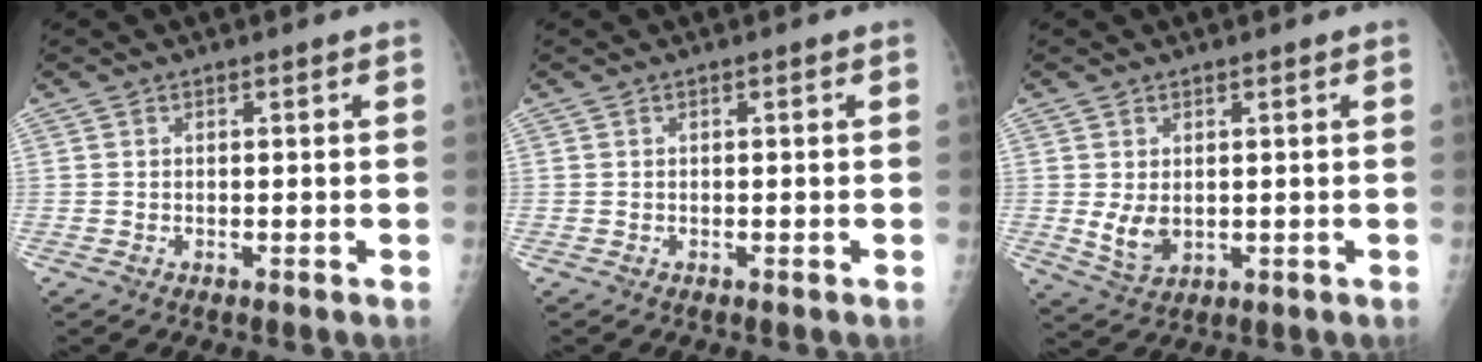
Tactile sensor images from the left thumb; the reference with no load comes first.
{"total": 0.0}
{"total": 4.6, "force": [0.4, 3.2, 3.2], "torque": [-0.048, -0.013, 0.021]}